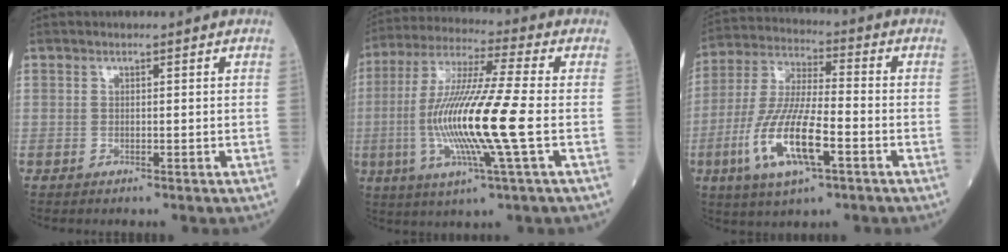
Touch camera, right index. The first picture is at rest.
{"total": 16.2, "force": [-2.6, -0.2, 15.9], "torque": [-0.322, -0.008, -0.059]}
{"total": 14.1, "force": [-5.0, 3.1, 12.8], "torque": [-0.270, -0.012, -0.091]}